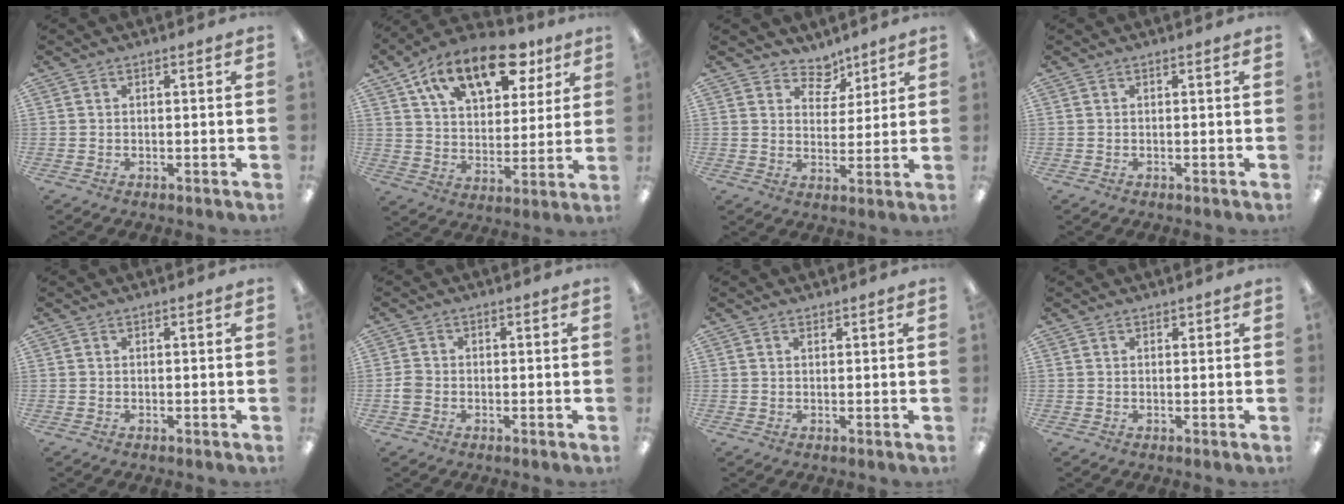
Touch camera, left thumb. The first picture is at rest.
{"total": 19.3, "force": [11.7, 9.7, 11.9], "torque": [-0.191, -0.047, 0.200]}
{"total": 6.4, "force": [5.0, 3.9, 1.1], "torque": [-0.012, -0.036, 0.089]}
{"total": 0.0}
{"total": 0.0}
{"total": 2.3, "force": [-0.7, 1.9, 1.1], "torque": [-0.018, 0.004, -0.012]}
{"total": 0.8, "force": [0.7, 0.2, 0.1], "torque": [-0.002, 0.000, 0.014]}
{"total": 1.0, "force": [0.8, 0.5, 0.1], "torque": [0.007, -0.003, 0.014]}